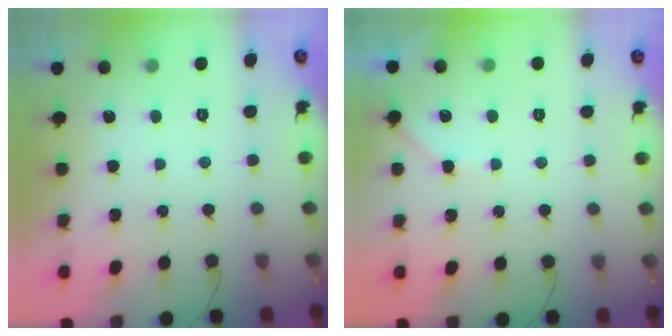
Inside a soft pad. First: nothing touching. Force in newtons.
{"total": 3.6, "press": 3.5, "slide": 0.5}